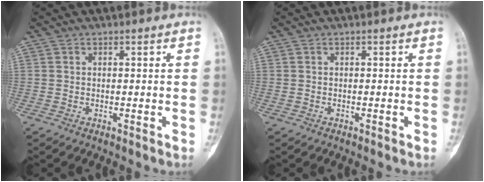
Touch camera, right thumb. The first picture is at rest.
{"total": 0.0}